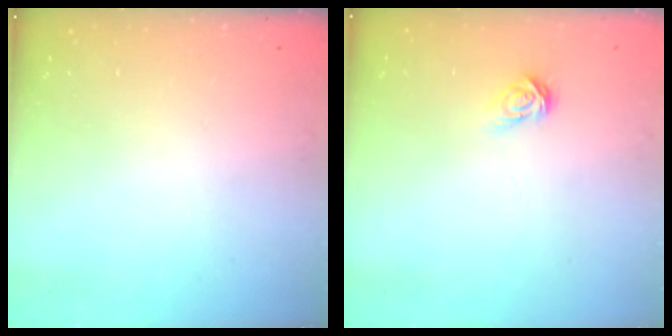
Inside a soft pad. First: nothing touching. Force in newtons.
{"total": 3.9, "press": 3.9, "slide": 0.1}